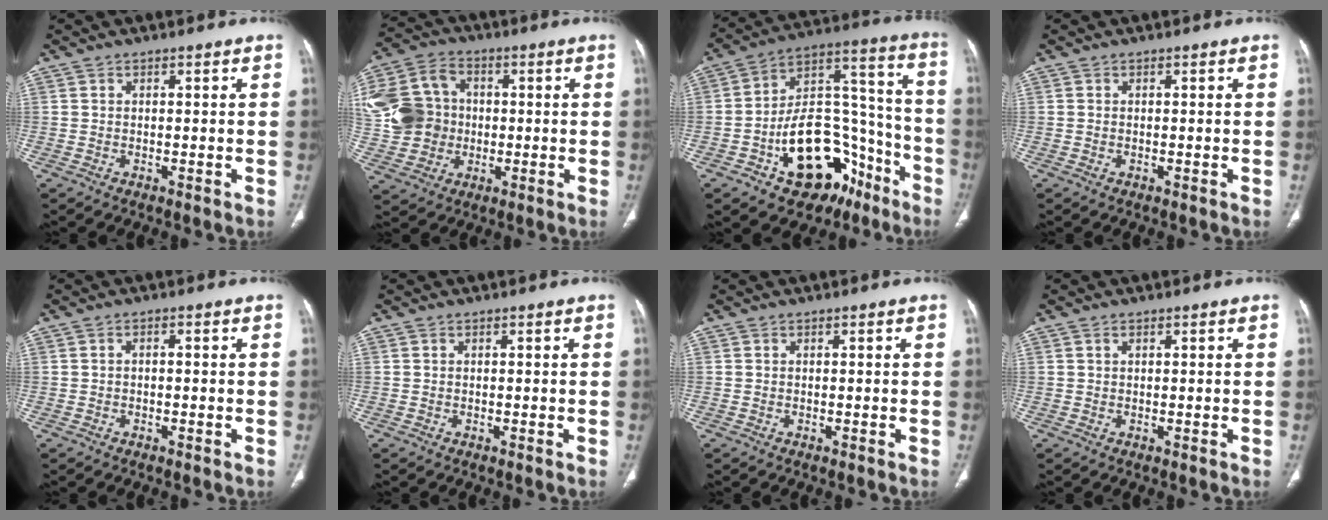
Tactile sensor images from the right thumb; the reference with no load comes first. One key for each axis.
{"total": 15.2, "fx": 0.2, "fy": 13.3, "fz": 7.4, "tx": -0.141, "ty": 0.022, "tz": 0.007}
{"total": 23.2, "fx": -10.6, "fy": 14.2, "fz": 15.0, "tx": -0.180, "ty": 0.103, "tz": -0.151}
{"total": 0.0}
{"total": 0.7, "fx": -0.2, "fy": 0.4, "fz": 0.5, "tx": -0.008, "ty": 0.004, "tz": -0.006}
{"total": 0.0}
{"total": 0.0}
{"total": 0.6, "fx": 0.3, "fy": 0.3, "fz": 0.3, "tx": -0.007, "ty": 0.002, "tz": 0.006}